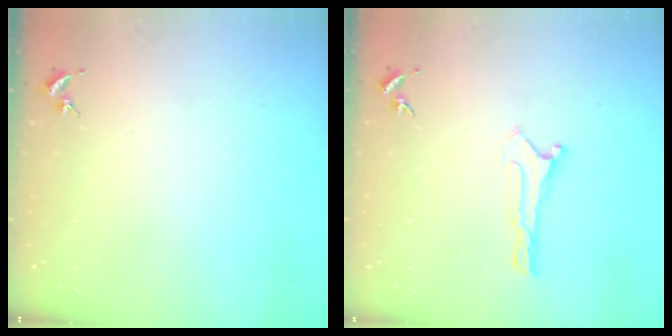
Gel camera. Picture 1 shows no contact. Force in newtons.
{"total": 0.0}